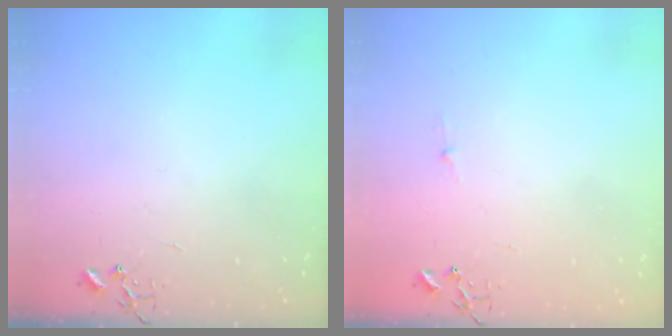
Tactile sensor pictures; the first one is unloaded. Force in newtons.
{"total": 2.6, "press": 2.5, "slide": 0.4}